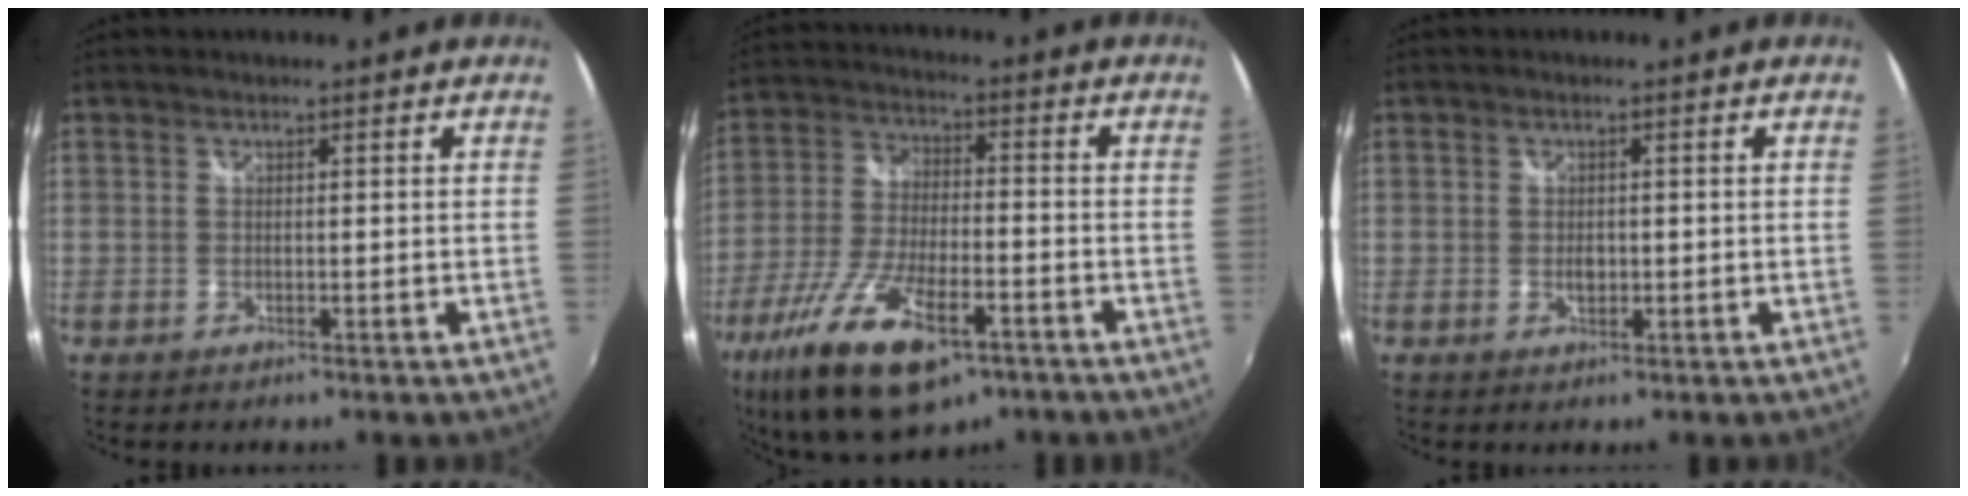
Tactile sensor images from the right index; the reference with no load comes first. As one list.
[{"total": 18.8, "force": [-10.7, 7.3, 13.7], "torque": [-0.284, -0.047, -0.190]}, {"total": 1.7, "force": [-0.4, 1.2, 1.1], "torque": [-0.019, -0.001, -0.006]}]